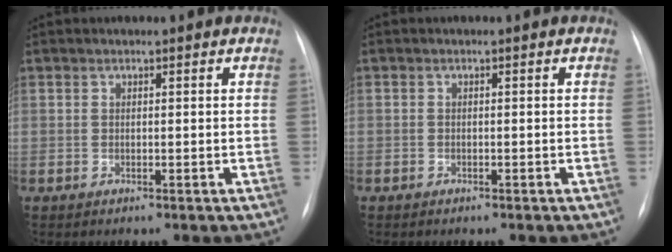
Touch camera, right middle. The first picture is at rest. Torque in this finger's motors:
{"motor_torque": [1.07, -1.07, -0.19, -0.21]}